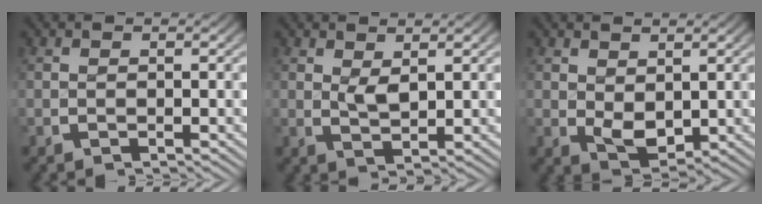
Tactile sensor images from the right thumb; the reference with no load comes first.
{"total": 2.2, "force": [1.4, 1.0, 1.4], "torque": [-0.023, -0.008, 0.030]}
{"total": 3.3, "force": [0.5, 2.3, 2.2], "torque": [-0.035, -0.015, 0.019]}